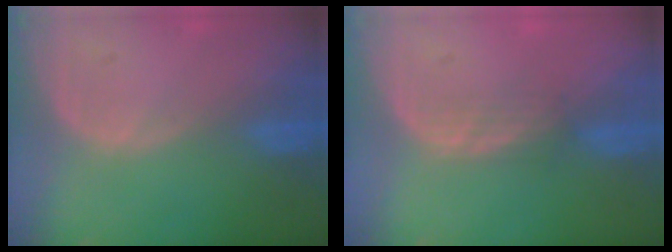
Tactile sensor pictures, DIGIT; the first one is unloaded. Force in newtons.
{"total": 2.2, "press": 2.2, "slide": 0.4}